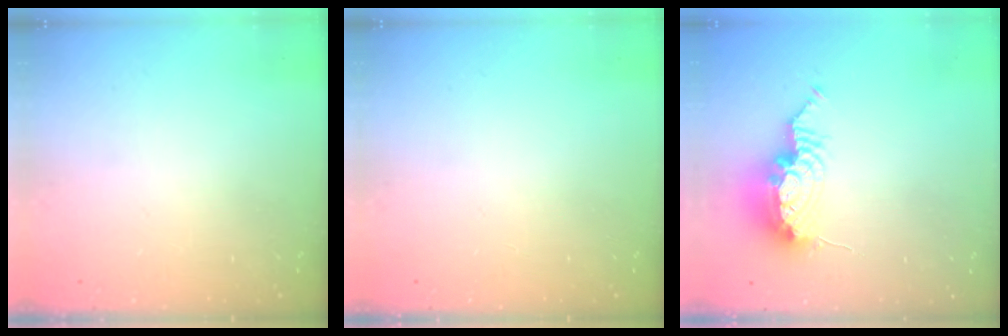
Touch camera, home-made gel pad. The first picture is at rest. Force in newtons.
{"total": 0.0}
{"total": 11.6, "press": 11.3, "slide": 2.9}